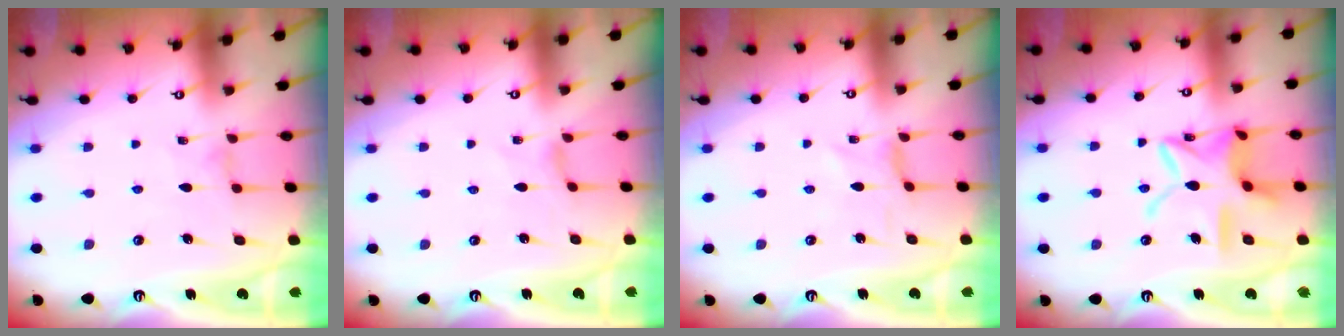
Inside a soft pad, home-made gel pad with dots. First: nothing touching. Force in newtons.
{"total": 0.0}
{"total": 0.0}
{"total": 16.6, "press": 16.6, "slide": 1.4}